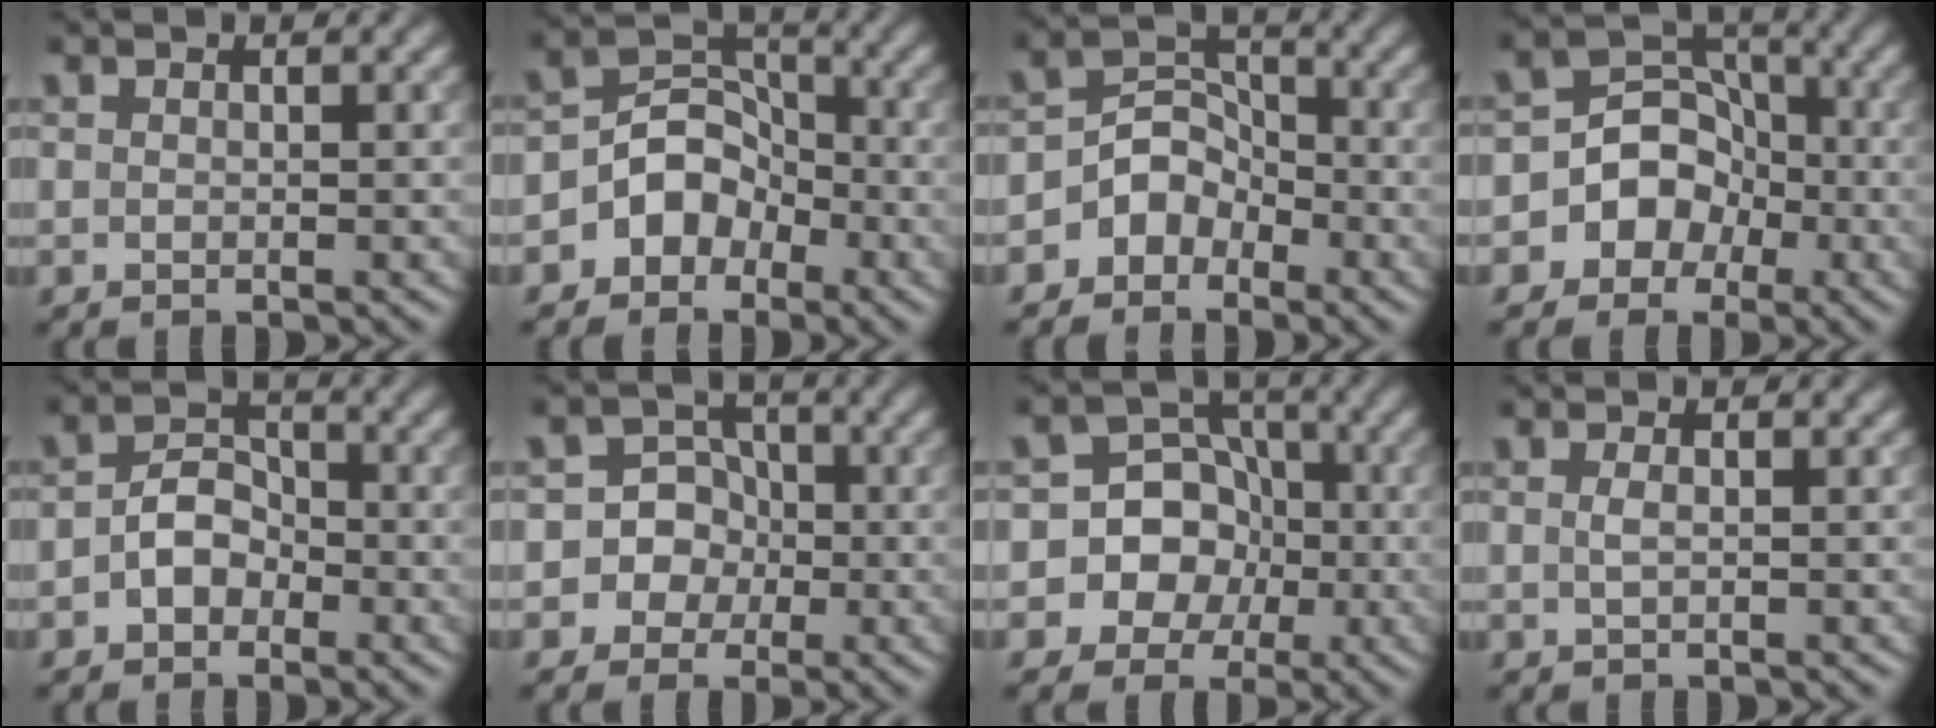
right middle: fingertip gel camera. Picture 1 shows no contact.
{"total": 4.2, "force": [-2.2, 3.3, 1.4], "torque": [0.001, 0.015, -0.054]}
{"total": 3.3, "force": [-2.0, 2.5, 0.9], "torque": [0.002, 0.013, -0.043]}
{"total": 7.4, "force": [-3.1, 6.4, 1.9], "torque": [0.000, 0.020, -0.076]}
{"total": 3.2, "force": [-1.2, 2.4, 1.8], "torque": [-0.030, 0.007, -0.026]}
{"total": 7.7, "force": [-1.7, 7.4, 1.2], "torque": [-0.010, 0.025, -0.056]}
{"total": 10.4, "force": [-3.0, 9.6, 2.7], "torque": [-0.044, 0.012, -0.073]}
{"total": 0.8, "force": [0.1, 0.2, 0.7], "torque": [-0.014, 0.003, 0.001]}